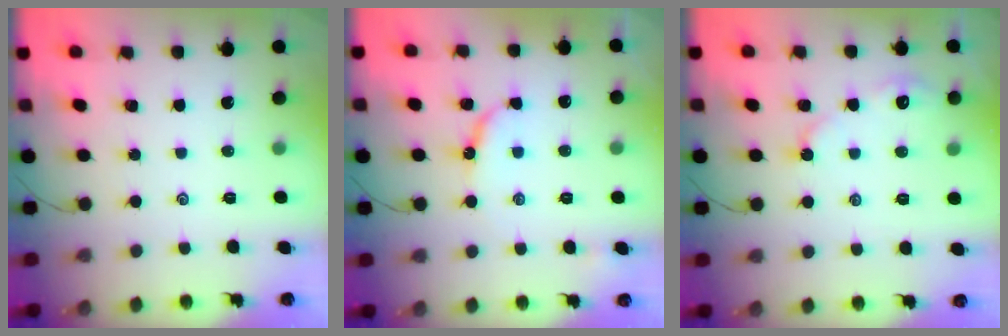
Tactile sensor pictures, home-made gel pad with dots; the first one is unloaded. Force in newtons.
{"total": 7.1, "press": 7.1, "slide": 0.7}
{"total": 4.2, "press": 4.2, "slide": 0.4}